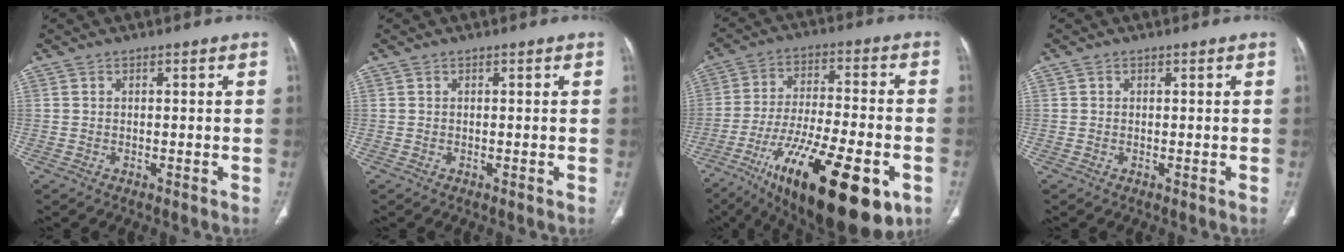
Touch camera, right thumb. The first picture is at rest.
{"total": 0.0}
{"total": 26.5, "force": [-12.0, 9.2, 21.8], "torque": [-0.340, 0.025, -0.181]}
{"total": 0.0}